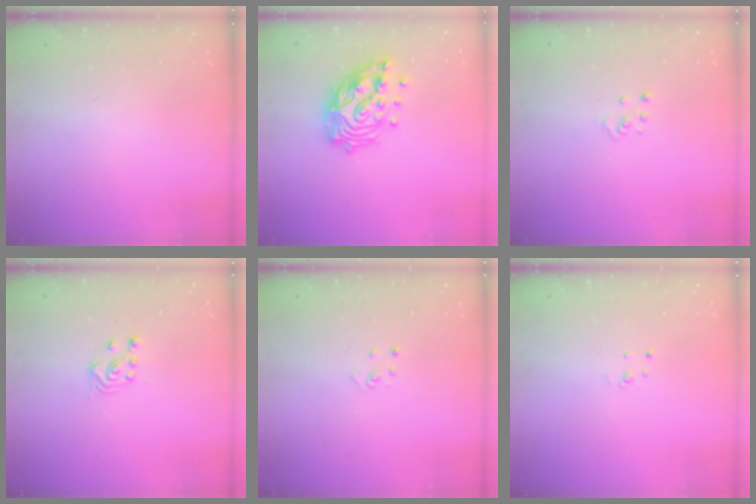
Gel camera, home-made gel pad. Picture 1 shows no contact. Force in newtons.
{"total": 16.7, "press": 16.6, "slide": 1.1}
{"total": 2.3, "press": 2.3, "slide": 0.2}
{"total": 3.7, "press": 3.6, "slide": 1.0}
{"total": 3.0, "press": 2.9, "slide": 0.3}
{"total": 2.7, "press": 2.7, "slide": 0.3}